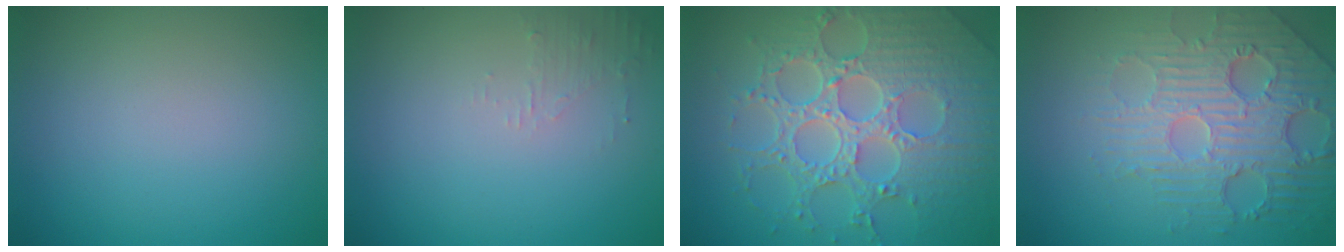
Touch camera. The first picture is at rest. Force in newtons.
{"total": 1.3, "press": 1.2, "slide": 0.3}
{"total": 8.1, "press": 6.0, "slide": 5.4}
{"total": 5.9, "press": 4.9, "slide": 3.4}